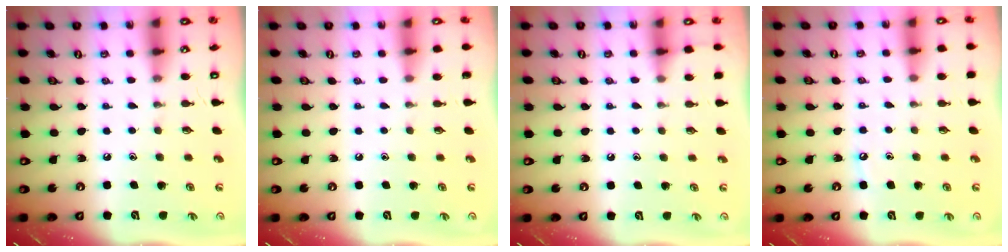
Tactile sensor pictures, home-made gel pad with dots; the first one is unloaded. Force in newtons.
{"total": 0.0}
{"total": 3.3, "press": 3.3, "slide": 0.4}
{"total": 3.3, "press": 3.3, "slide": 0.5}